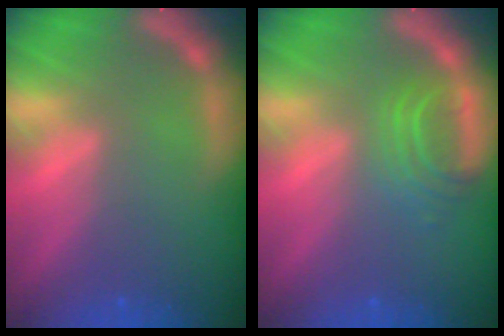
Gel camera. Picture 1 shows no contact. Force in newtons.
{"total": 3.5}